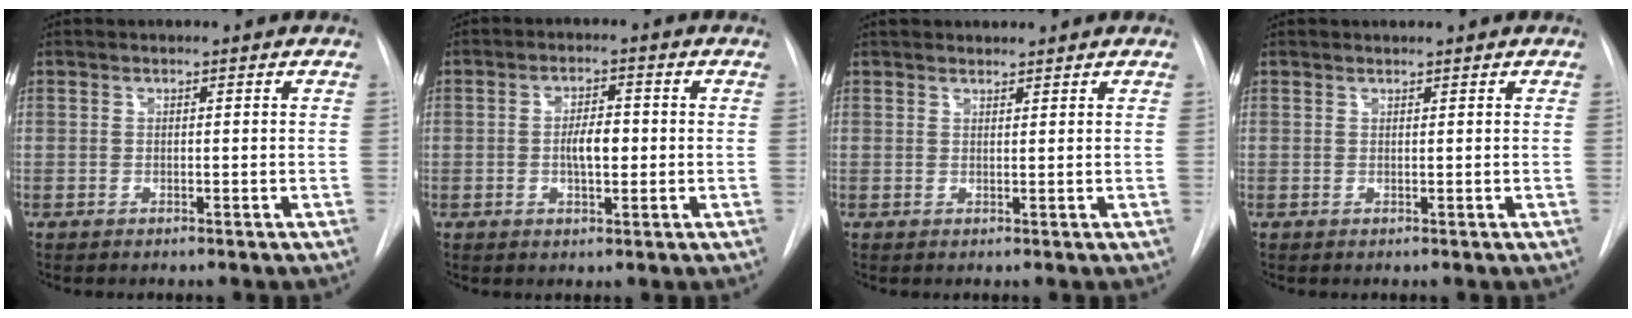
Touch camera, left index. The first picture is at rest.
{"total": 4.3, "force": [-0.3, 1.7, 3.9], "torque": [-0.067, 0.004, -0.004]}
{"total": 3.2, "force": [3.0, 0.8, 0.8], "torque": [-0.008, 0.027, 0.051]}
{"total": 0.6, "force": [0.6, -0.1, 0.0], "torque": [-0.005, 0.007, 0.014]}